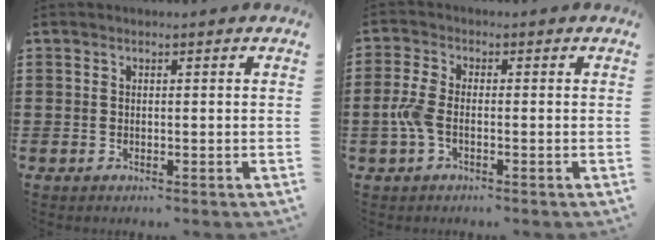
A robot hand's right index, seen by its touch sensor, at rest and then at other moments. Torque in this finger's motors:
{"motor_torque": [1.77, -0.14, 0.37, 0.16]}